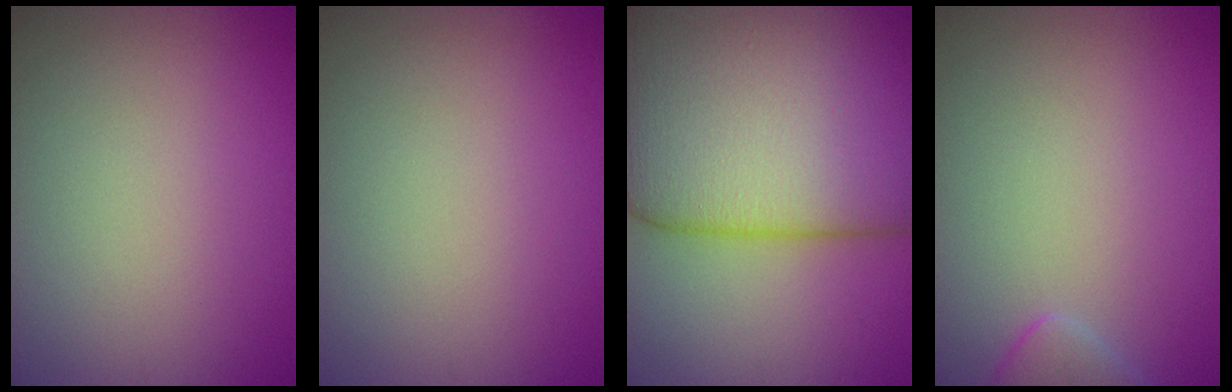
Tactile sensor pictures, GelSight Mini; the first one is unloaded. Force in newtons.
{"total": 0.0}
{"total": 20.4, "press": 20.4, "slide": 0.6}
{"total": 2.0, "press": 2.0, "slide": 0.2}